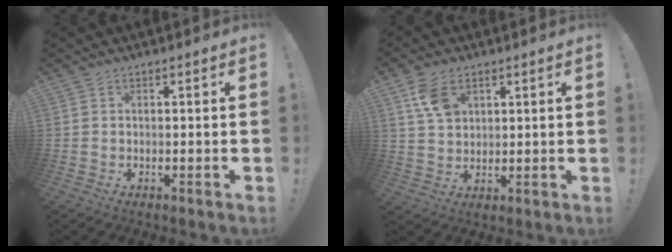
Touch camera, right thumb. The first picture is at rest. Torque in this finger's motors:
{"motor_torque": [0.06, 0.12, 0.36, 0.77, 0.06]}